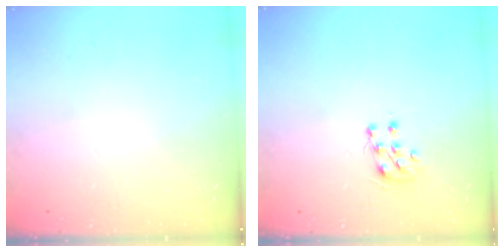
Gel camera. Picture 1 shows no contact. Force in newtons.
{"total": 6.8, "press": 6.7, "slide": 0.6}